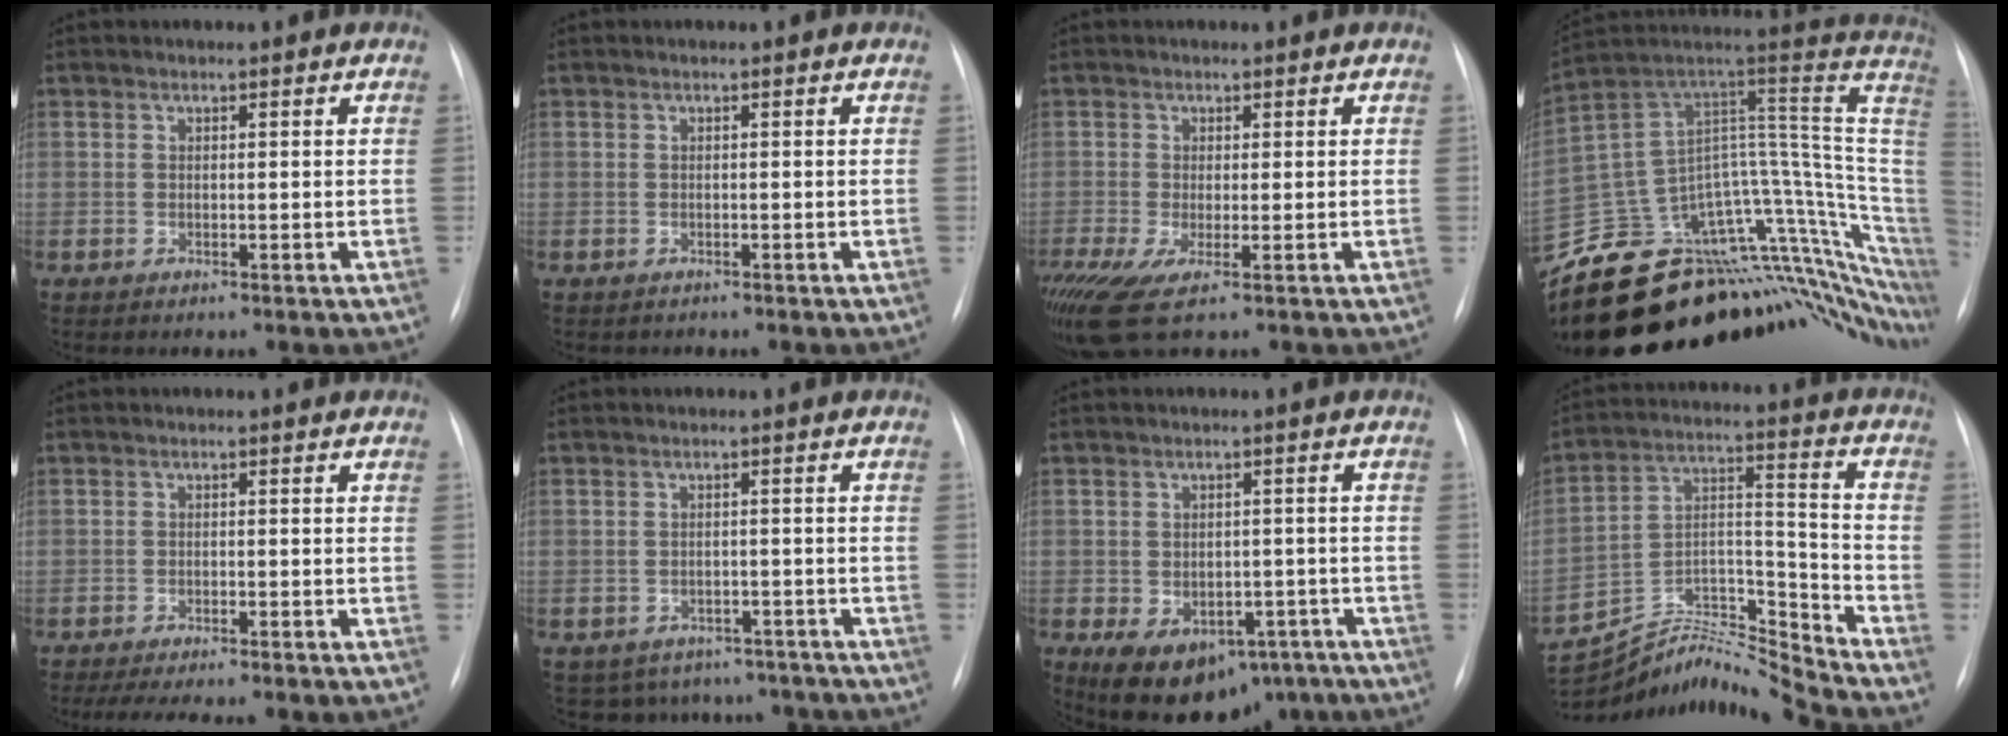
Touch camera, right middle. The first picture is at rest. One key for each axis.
{"total": 0.7, "fx": -0.6, "fy": 0.4, "fz": -0.1, "tx": -0.006, "ty": 0.002, "tz": -0.010}
{"total": 8.1, "fx": -4.0, "fy": 2.2, "fz": 6.6, "tx": -0.138, "ty": -0.020, "tz": -0.070}
{"total": 28.0, "fx": -21.8, "fy": 8.6, "fz": 15.3, "tx": -0.118, "ty": 0.044, "tz": -0.312}
{"total": 8.3, "fx": -6.7, "fy": 1.0, "fz": 4.7, "tx": -0.063, "ty": -0.007, "tz": -0.093}
{"total": 9.3, "fx": -7.9, "fy": 4.8, "fz": 0.8, "tx": -0.006, "ty": 0.019, "tz": -0.085}
{"total": 13.1, "fx": -7.8, "fy": 8.2, "fz": 6.5, "tx": -0.108, "ty": 0.014, "tz": -0.102}
{"total": 16.3, "fx": -16.2, "fy": -1.4, "fz": 1.3, "tx": -0.026, "ty": 0.052, "tz": -0.290}